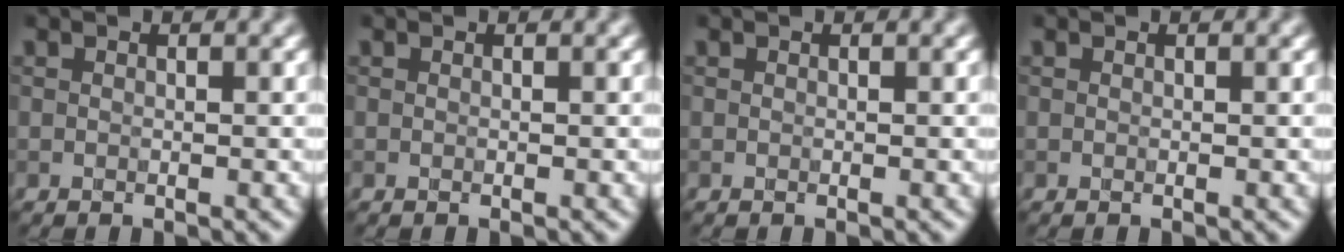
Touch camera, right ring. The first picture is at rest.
{"total": 0.0}
{"total": 0.0}
{"total": 0.0}